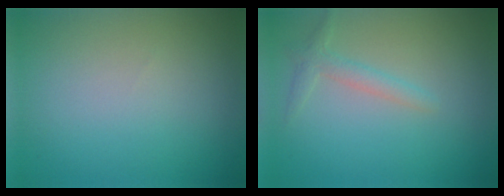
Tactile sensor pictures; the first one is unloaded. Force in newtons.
{"total": 1.6, "press": 1.6, "slide": 0.1}